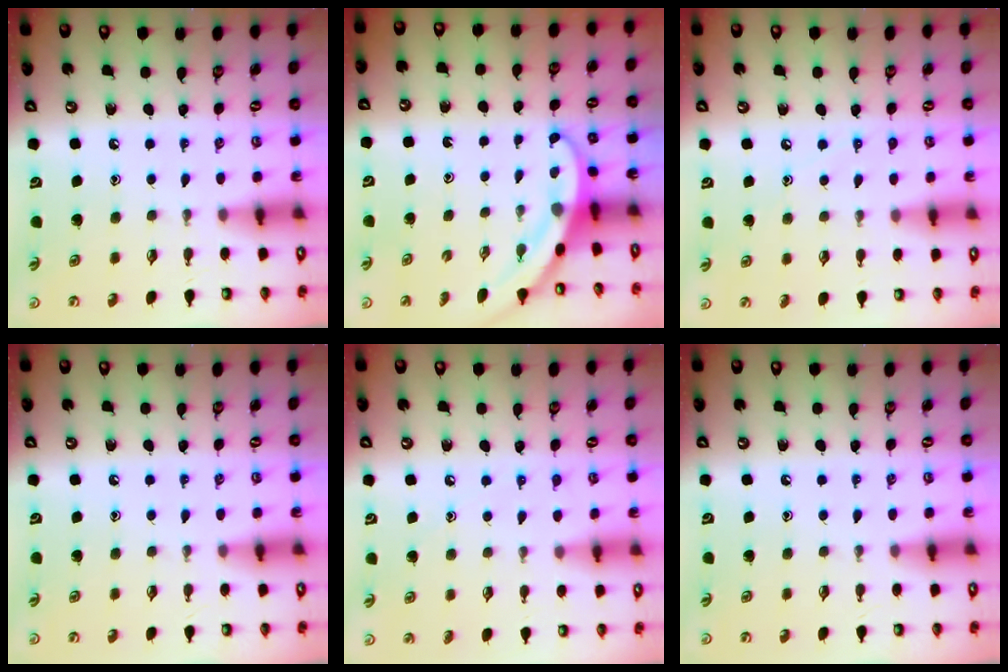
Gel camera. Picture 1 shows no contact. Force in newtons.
{"total": 3.3, "press": 3.3, "slide": 0.2}
{"total": 5.4, "press": 5.4, "slide": 0.7}
{"total": 0.0}
{"total": 4.8, "press": 4.7, "slide": 1.0}
{"total": 0.0}